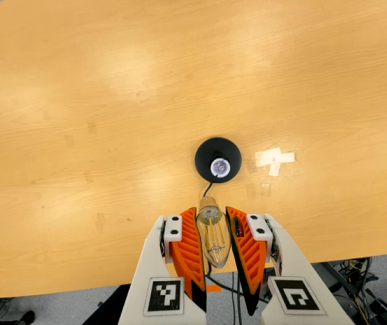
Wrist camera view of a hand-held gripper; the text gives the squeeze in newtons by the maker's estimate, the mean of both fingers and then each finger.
{"total": 18.7, "left": 19.9, "right": 17.5}